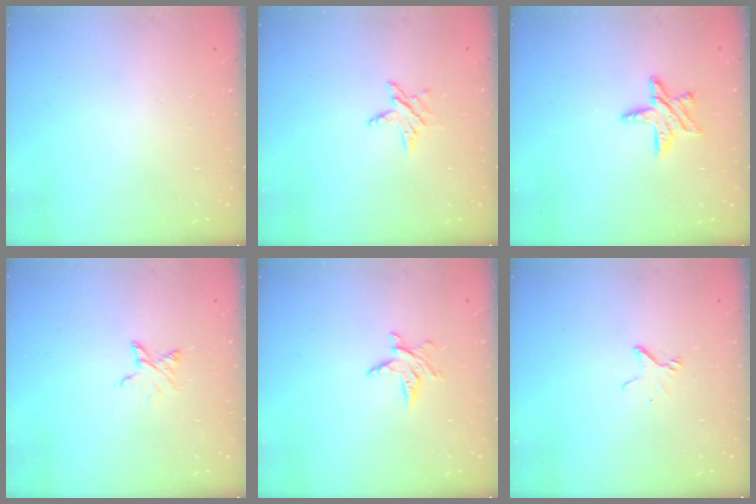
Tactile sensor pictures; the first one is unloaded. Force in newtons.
{"total": 4.4, "press": 4.3, "slide": 0.5}
{"total": 8.9, "press": 8.9, "slide": 0.8}
{"total": 4.1, "press": 4.1, "slide": 0.5}
{"total": 4.9, "press": 4.9, "slide": 0.5}
{"total": 2.5, "press": 2.5, "slide": 0.1}